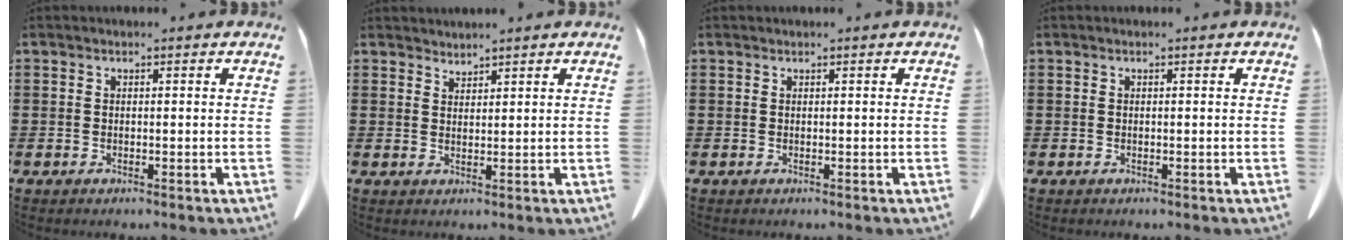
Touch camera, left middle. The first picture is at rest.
{"total": 1.6, "force": [1.6, 0.0, -0.2], "torque": [0.001, -0.001, 0.031]}
{"total": 0.0}
{"total": 0.0}